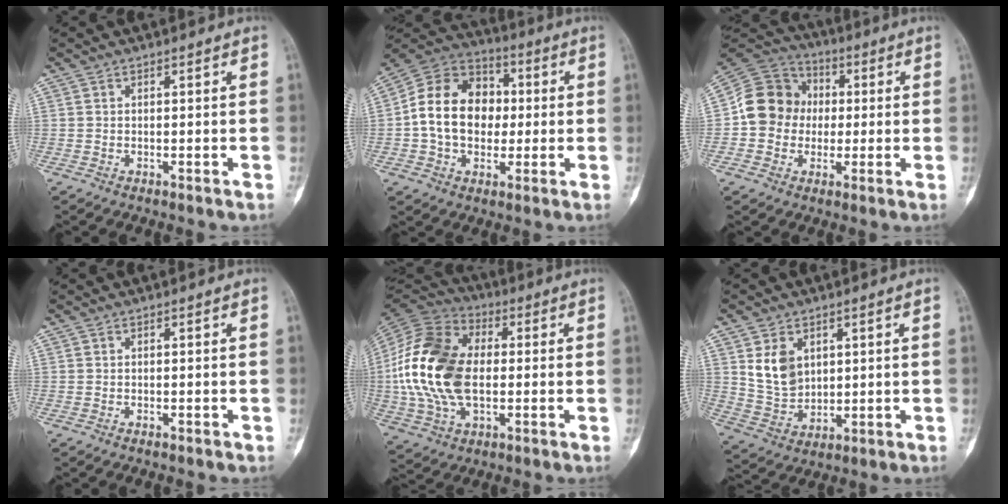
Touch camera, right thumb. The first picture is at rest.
{"total": 16.4, "force": [0.1, 12.5, 10.6], "torque": [-0.155, 0.032, -0.006]}
{"total": 12.6, "force": [0.0, 11.4, 5.3], "torque": [-0.071, 0.027, -0.008]}
{"total": 0.0}
{"total": 21.2, "force": [0.0, 13.3, 16.6], "torque": [-0.336, 0.010, 0.000]}
{"total": 8.1, "force": [2.9, 5.9, 4.7], "torque": [-0.066, -0.019, 0.069]}